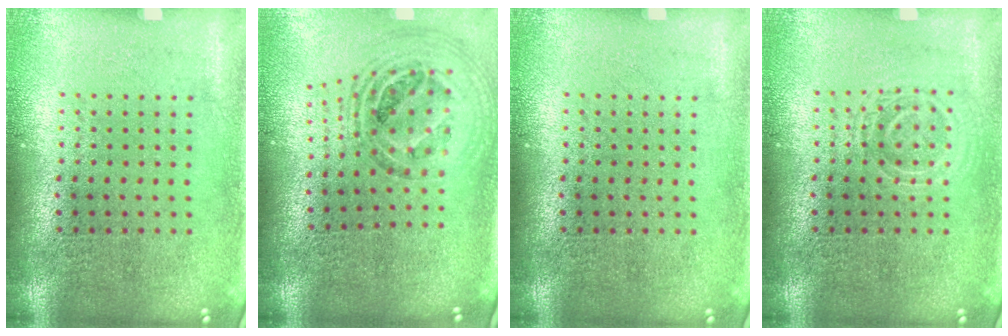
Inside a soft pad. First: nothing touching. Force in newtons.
{"total": 1.3, "press": 1.2, "slide": 0.6}
{"total": 0.0}
{"total": 1.7, "press": 1.7, "slide": 0.4}